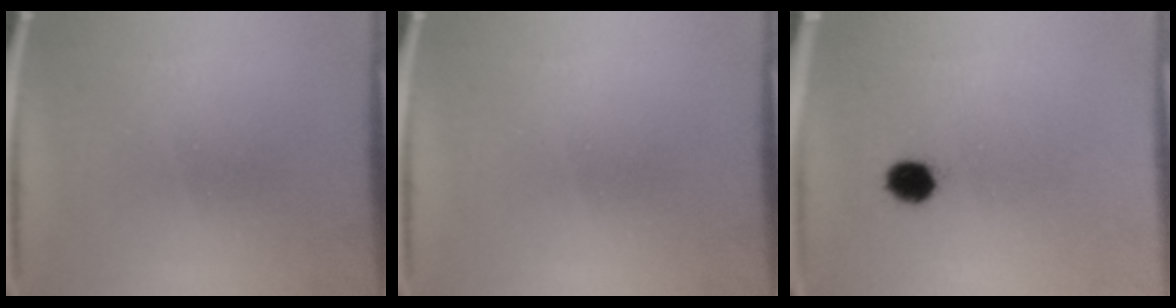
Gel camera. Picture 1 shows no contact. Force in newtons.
{"total": 0.0}
{"total": 4.1}